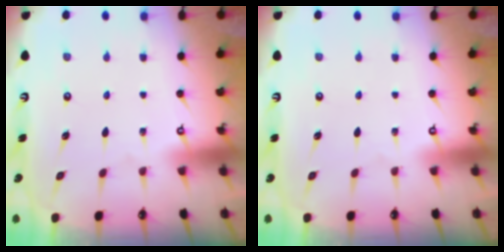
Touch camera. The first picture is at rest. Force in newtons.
{"total": 0.0}